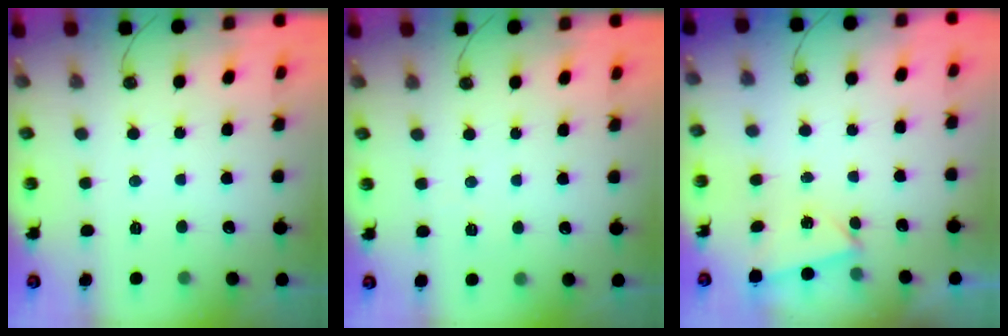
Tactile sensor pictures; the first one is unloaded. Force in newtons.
{"total": 2.9, "press": 1.6, "slide": 2.4}
{"total": 2.8, "press": 1.5, "slide": 2.3}